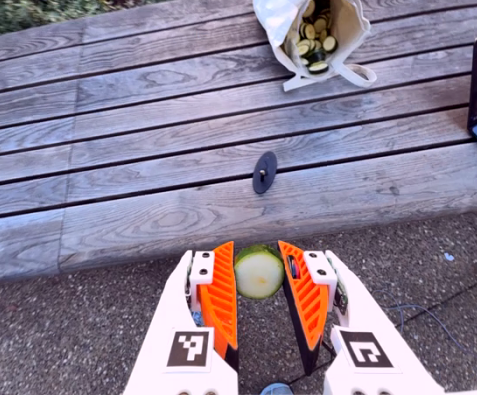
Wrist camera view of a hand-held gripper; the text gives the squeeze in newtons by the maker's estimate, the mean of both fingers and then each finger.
{"total": 10.5, "left": 10.6, "right": 10.5}